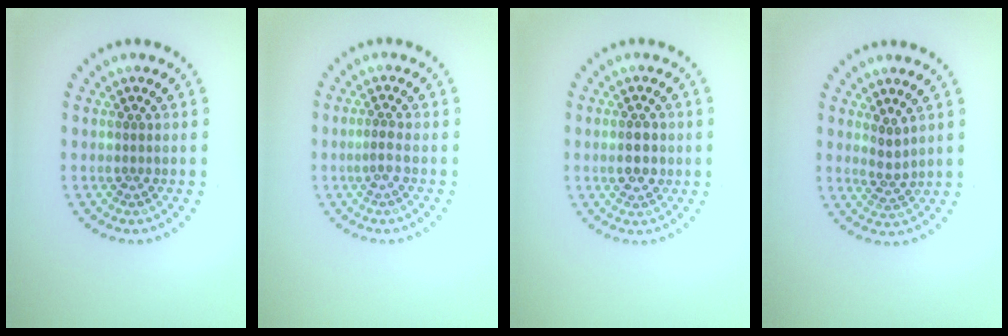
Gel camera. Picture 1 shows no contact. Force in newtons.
{"total": 1.0, "press": 0.7, "slide": 0.7}
{"total": 2.6, "press": 2.6, "slide": 0.0}
{"total": 1.8, "press": 1.4, "slide": 1.1}